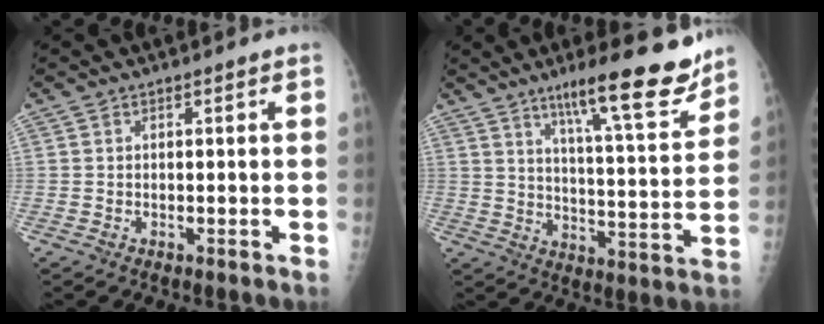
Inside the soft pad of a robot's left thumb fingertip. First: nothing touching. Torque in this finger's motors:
{"motor_torque": [0.46, -0.08, 0.78, -0.77, 0.09]}